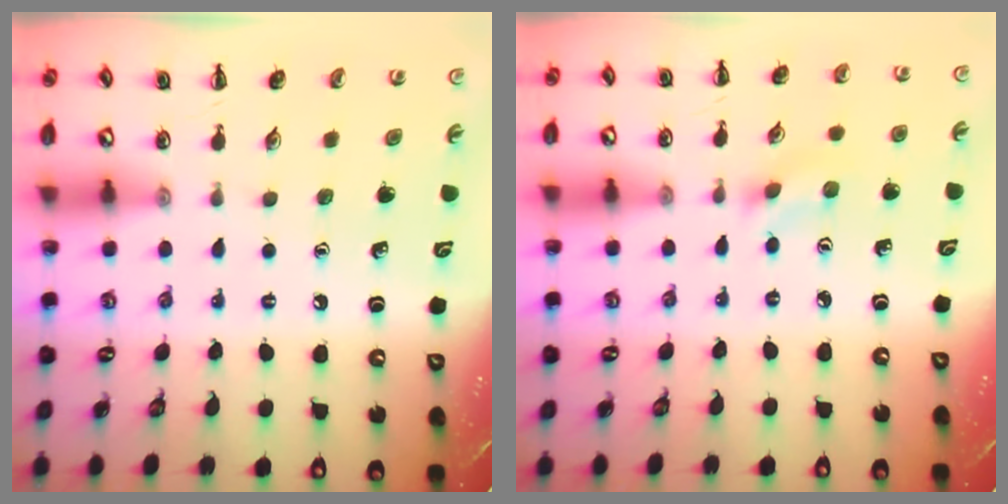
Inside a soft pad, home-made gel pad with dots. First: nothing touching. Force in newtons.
{"total": 1.4, "press": 1.3, "slide": 0.5}